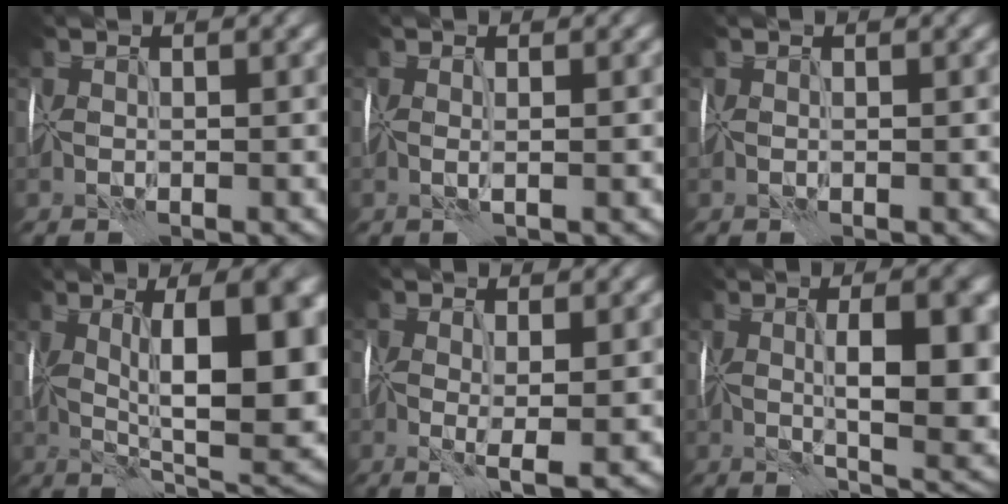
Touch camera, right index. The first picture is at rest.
{"total": 0.5, "force": [-0.2, -0.3, 0.4], "torque": [-0.005, -0.005, -0.006]}
{"total": 0.0}
{"total": 16.2, "force": [1.8, 5.9, 14.9], "torque": [-0.191, 0.008, 0.029]}
{"total": 2.5, "force": [-0.3, 0.3, 2.4], "torque": [-0.047, -0.011, -0.008]}
{"total": 11.5, "force": [0.4, 3.7, 10.9], "torque": [-0.142, -0.005, 0.004]}